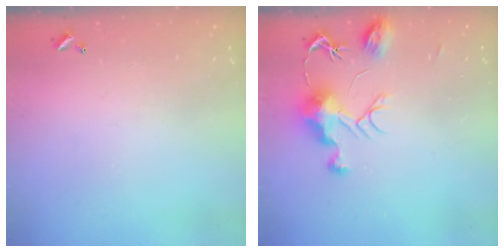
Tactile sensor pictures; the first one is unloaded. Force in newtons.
{"total": 9.4, "press": 9.4, "slide": 0.3}